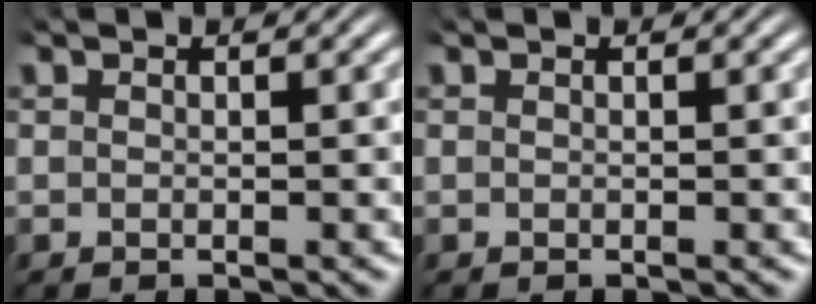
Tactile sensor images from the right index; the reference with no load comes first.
{"total": 0.0}